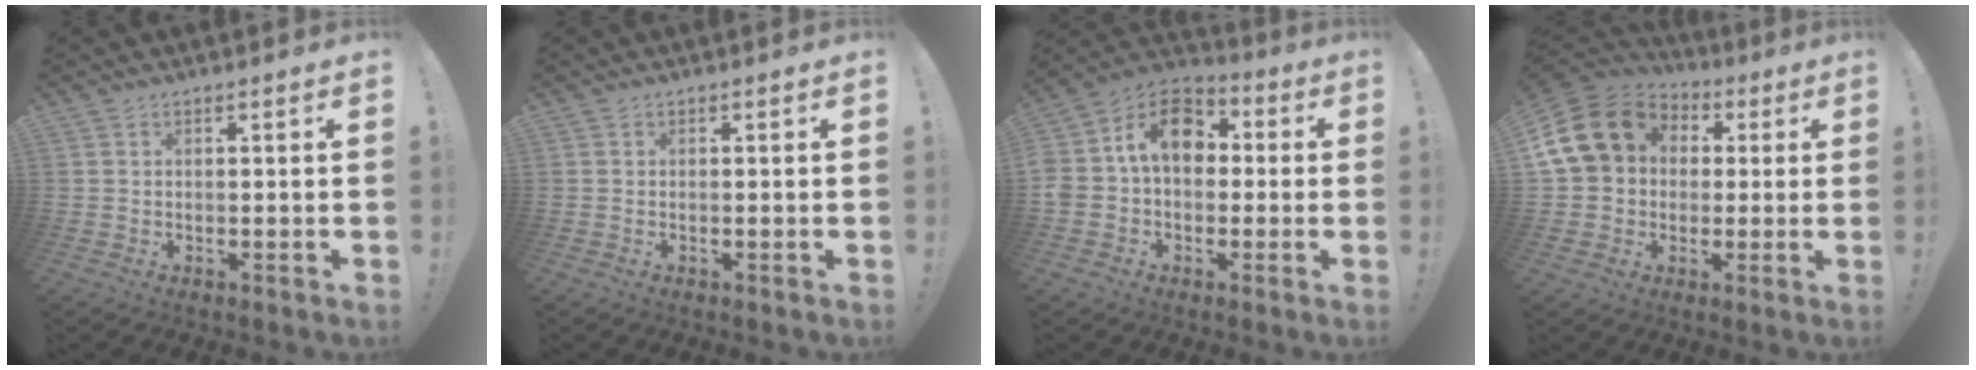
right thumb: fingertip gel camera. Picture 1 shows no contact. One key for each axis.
{"total": 0.0}
{"total": 14.2, "fx": 2.9, "fy": 10.9, "fz": 8.7, "tx": -0.138, "ty": 0.014, "tz": 0.058}
{"total": 18.5, "fx": 4.7, "fy": 15.0, "fz": 9.9, "tx": -0.177, "ty": -0.008, "tz": 0.101}